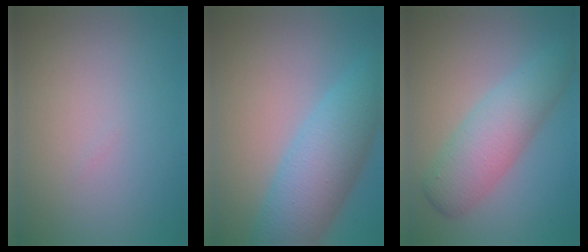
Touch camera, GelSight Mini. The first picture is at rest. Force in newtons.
{"total": 7.5, "press": 7.5, "slide": 0.1}
{"total": 5.3, "press": 5.3, "slide": 0.1}